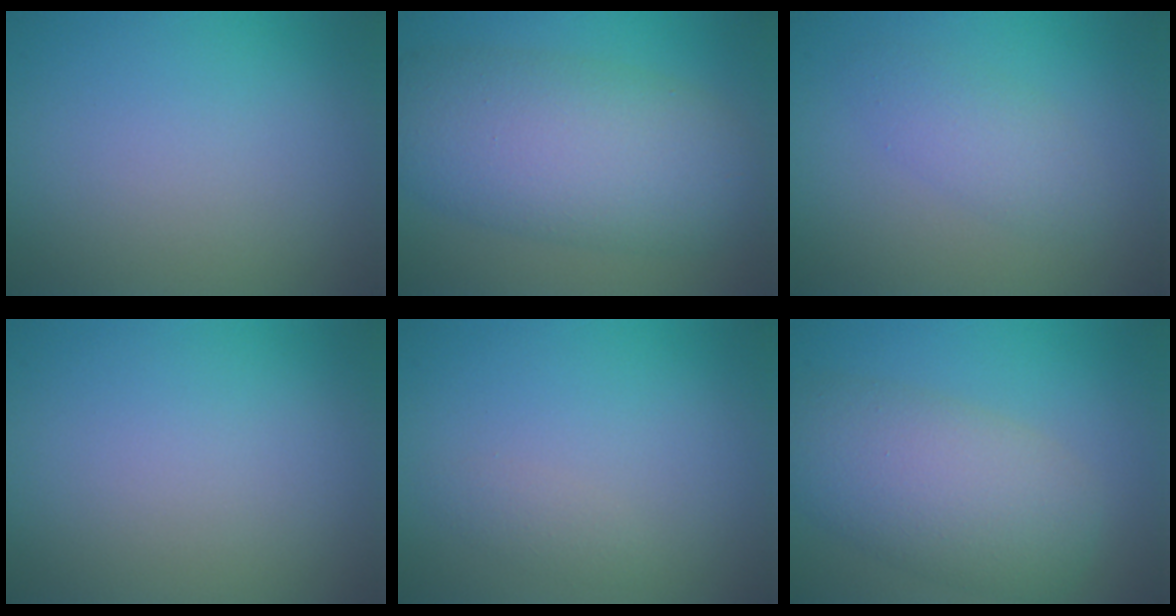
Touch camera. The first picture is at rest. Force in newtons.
{"total": 9.7, "press": 9.7, "slide": 0.3}
{"total": 2.4, "press": 2.4, "slide": 0.1}
{"total": 0.0}
{"total": 1.0, "press": 1.0, "slide": 0.0}
{"total": 7.3, "press": 7.3, "slide": 0.4}